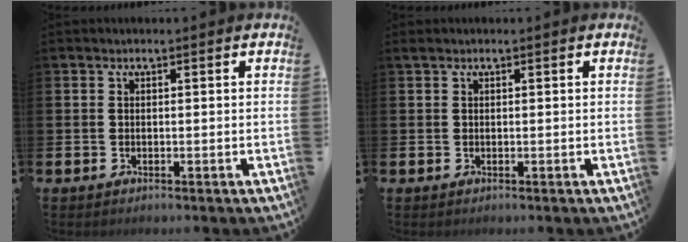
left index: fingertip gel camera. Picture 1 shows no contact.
{"total": 0.0}